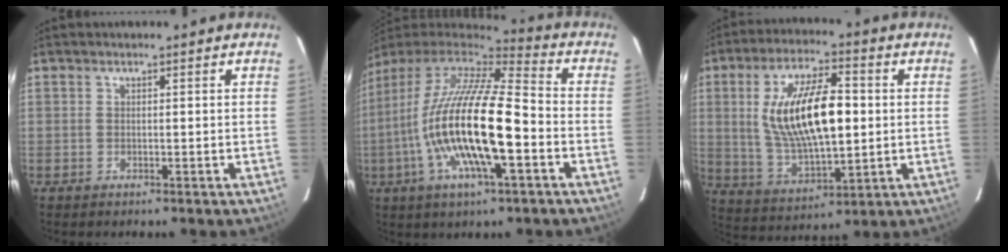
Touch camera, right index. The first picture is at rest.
{"total": 21.0, "force": [-5.1, 4.6, 19.8], "torque": [-0.361, -0.025, -0.101]}
{"total": 17.8, "force": [1.9, 7.3, 16.1], "torque": [-0.305, 0.003, 0.050]}